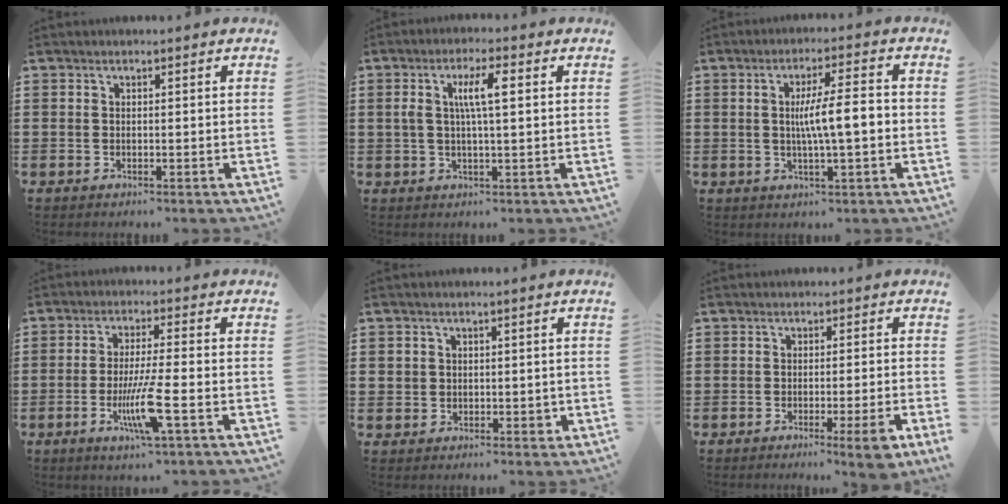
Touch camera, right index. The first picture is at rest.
{"total": 5.6, "force": [1.1, 1.3, 5.3], "torque": [-0.113, 0.005, 0.012]}
{"total": 7.0, "force": [-0.2, 0.9, 6.9], "torque": [-0.122, 0.001, -0.008]}
{"total": 8.4, "force": [-2.9, 0.5, 7.9], "torque": [-0.161, -0.023, -0.056]}
{"total": 2.3, "force": [0.5, 2.2, 0.5], "torque": [-0.017, 0.010, 0.008]}
{"total": 3.6, "force": [-1.8, -0.6, 3.0], "torque": [-0.047, -0.017, -0.029]}